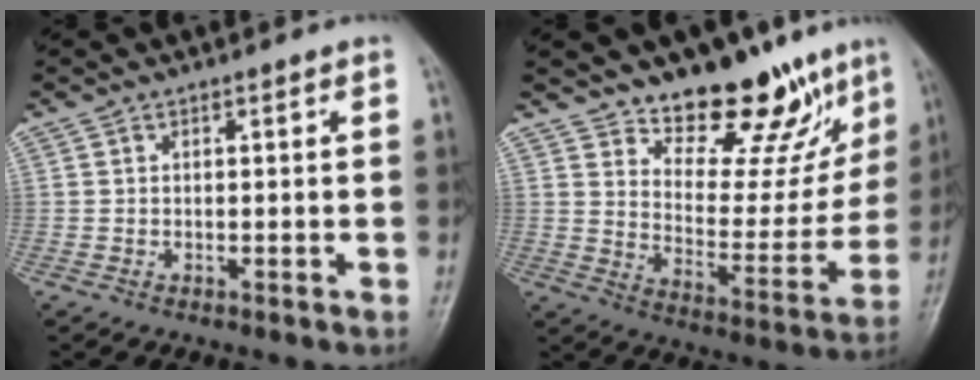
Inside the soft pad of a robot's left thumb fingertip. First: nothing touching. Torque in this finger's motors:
{"motor_torque": [0.52, 0.64, 1.27, -1.12, 0.01]}